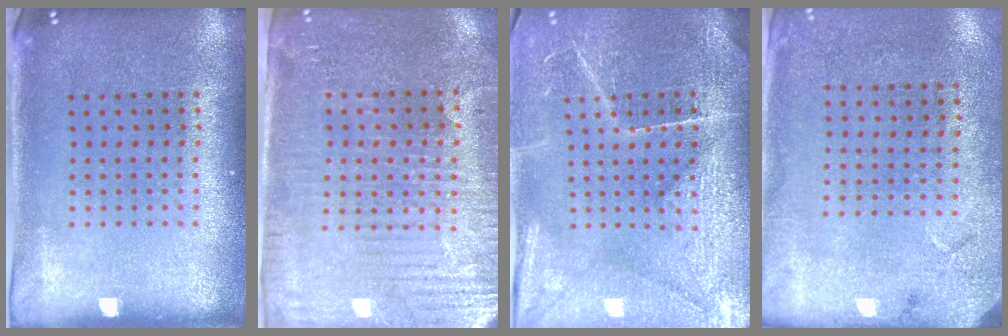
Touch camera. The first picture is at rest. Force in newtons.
{"total": 3.6, "press": 3.4, "slide": 1.2}
{"total": 3.9, "press": 3.8, "slide": 1.1}
{"total": 2.7, "press": 2.2, "slide": 1.6}